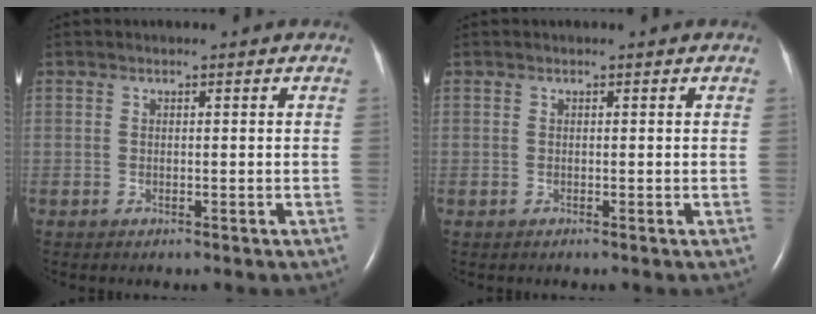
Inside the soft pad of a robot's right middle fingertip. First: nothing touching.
{"total": 0.0}